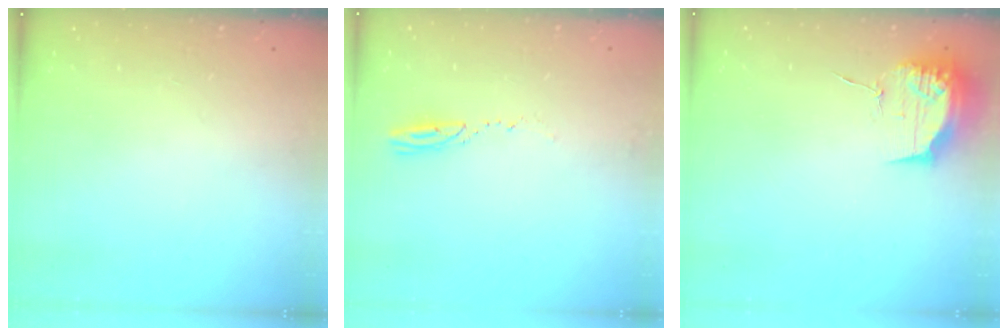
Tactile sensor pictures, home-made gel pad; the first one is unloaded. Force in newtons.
{"total": 2.9, "press": 2.9, "slide": 0.4}
{"total": 13.1, "press": 13.1, "slide": 0.1}